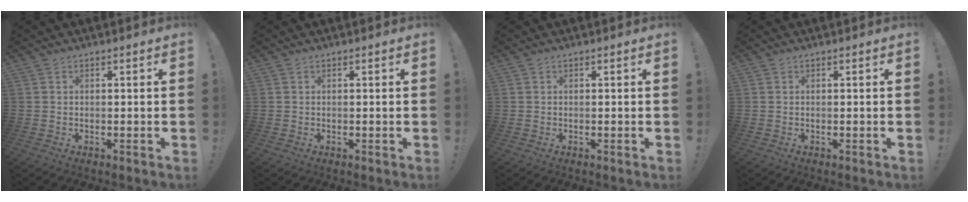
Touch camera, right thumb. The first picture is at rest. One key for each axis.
{"total": 0.0}
{"total": 0.0}
{"total": 0.0}